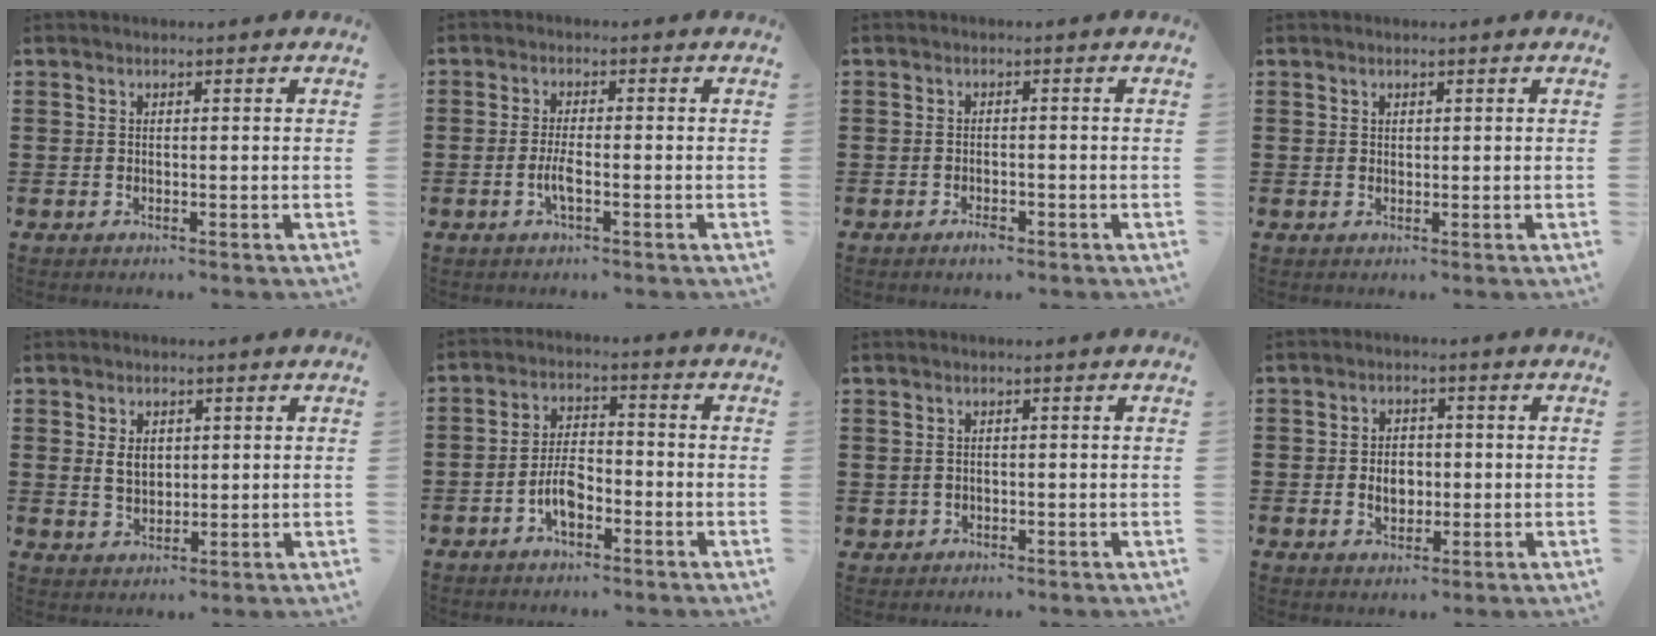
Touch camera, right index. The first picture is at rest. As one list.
[{"total": 3.0, "force": [-1.1, 0.7, 2.7], "torque": [-0.061, -0.004, -0.025]}, {"total": 1.7, "force": [-1.1, 0.7, 1.0], "torque": [-0.021, 0.000, -0.022]}, {"total": 0.7, "force": [0.4, 0.5, 0.1], "torque": [-0.004, 0.002, 0.009]}, {"total": 3.4, "force": [0.8, 2.4, 2.3], "torque": [-0.044, 0.007, 0.011]}, {"total": 5.3, "force": [-2.5, 2.6, 3.9], "torque": [-0.092, 0.002, -0.054]}, {"total": 0.8, "force": [0.1, 0.8, 0.0], "torque": [-0.002, 0.005, 0.001]}, {"total": 3.7, "force": [-0.4, 2.8, 2.5], "torque": [-0.046, 0.005, -0.013]}]